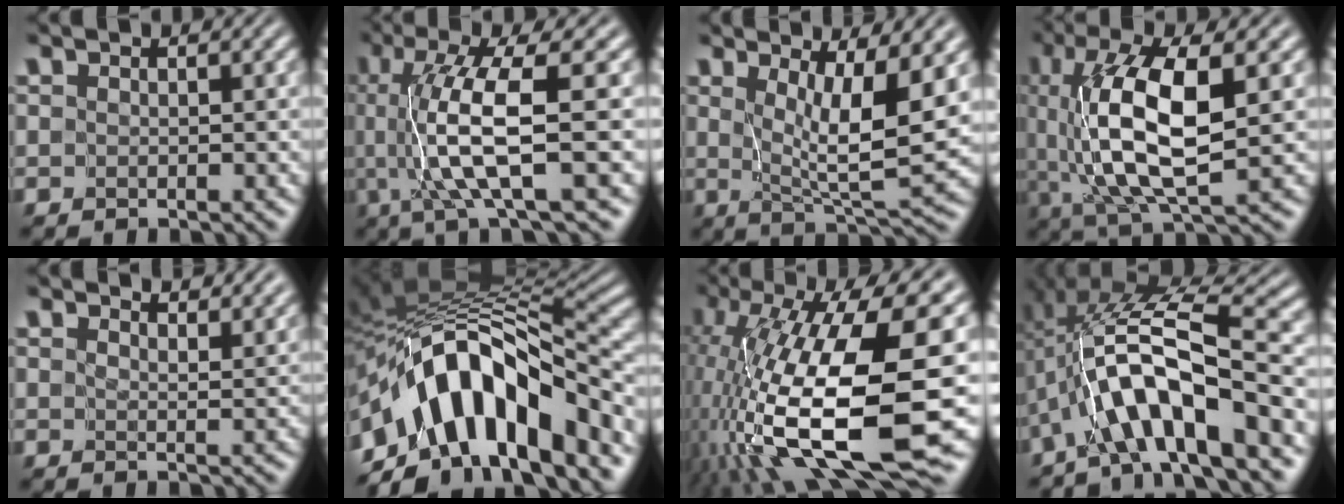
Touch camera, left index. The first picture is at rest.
{"total": 8.3, "force": [0.0, 1.7, 8.1], "torque": [-0.147, -0.002, 0.005]}
{"total": 7.1, "force": [1.8, 1.6, 6.7], "torque": [-0.115, -0.014, 0.038]}
{"total": 10.0, "force": [0.8, 3.5, 9.3], "torque": [-0.183, -0.002, 0.018]}
{"total": 5.2, "force": [4.7, 1.0, 1.9], "torque": [-0.013, 0.008, 0.044]}
{"total": 12.6, "force": [-5.8, 6.1, 9.4], "torque": [-0.131, 0.015, -0.101]}
{"total": 16.2, "force": [-2.7, 5.4, 15.1], "torque": [-0.290, 0.002, -0.044]}
{"total": 9.7, "force": [-3.3, 2.6, 8.7], "torque": [-0.149, 0.019, -0.065]}